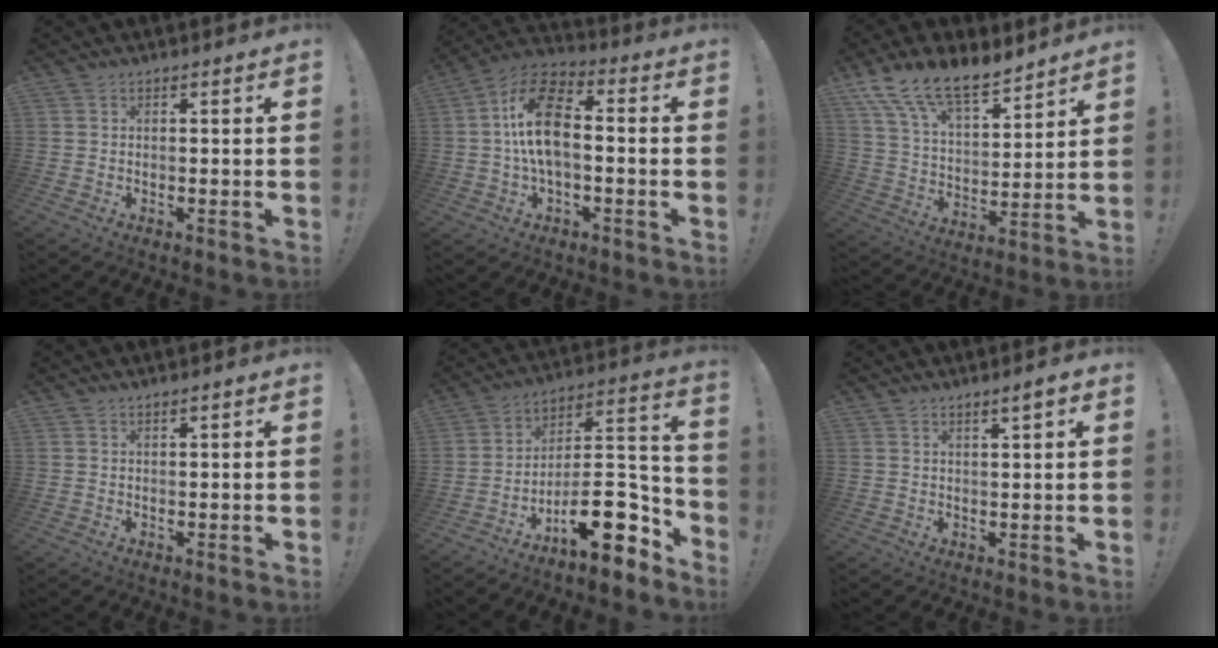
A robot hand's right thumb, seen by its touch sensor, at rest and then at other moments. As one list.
[{"total": 15.9, "force": [0.6, 9.4, 12.7], "torque": [-0.224, 0.021, 0.010]}, {"total": 15.9, "force": [12.4, 6.3, 7.8], "torque": [-0.151, -0.085, 0.229]}, {"total": 0.7, "force": [0.5, 0.2, 0.5], "torque": [-0.011, 0.002, 0.009]}, {"total": 18.3, "force": [-9.6, 7.5, 13.7], "torque": [-0.183, 0.058, -0.147]}, {"total": 3.2, "force": [1.9, 0.5, 2.5], "torque": [-0.035, -0.011, 0.029]}]